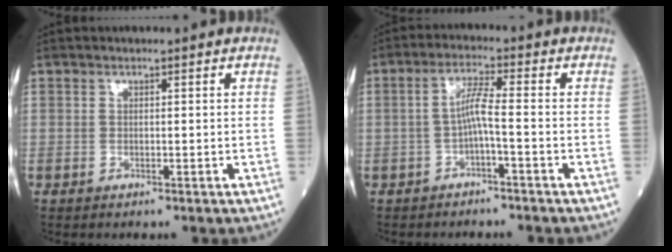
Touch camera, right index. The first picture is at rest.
{"total": 3.9, "force": [-1.1, -0.1, 3.7], "torque": [-0.077, 0.012, -0.017]}